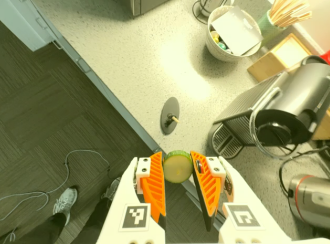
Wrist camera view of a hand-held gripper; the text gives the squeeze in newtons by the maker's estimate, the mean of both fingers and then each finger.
{"total": 9.8, "left": 10.1, "right": 9.5}